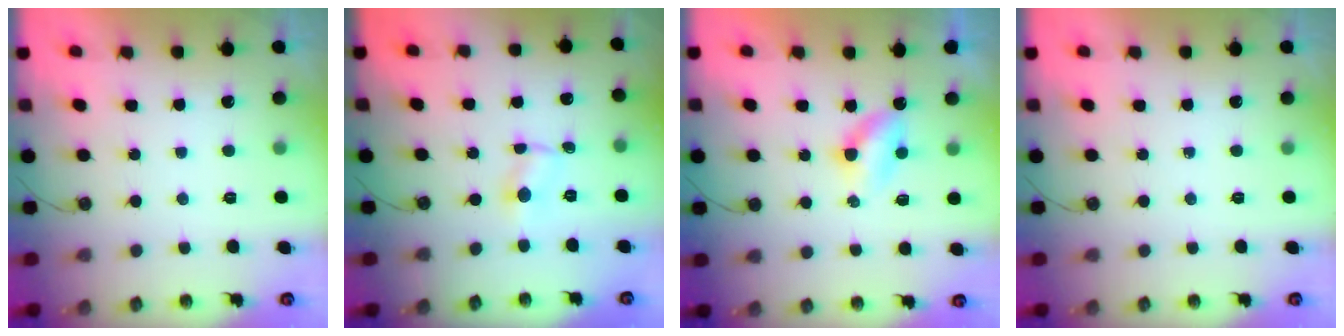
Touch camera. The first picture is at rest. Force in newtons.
{"total": 1.7, "press": 1.7, "slide": 0.2}
{"total": 3.7, "press": 3.7, "slide": 0.5}
{"total": 0.0}